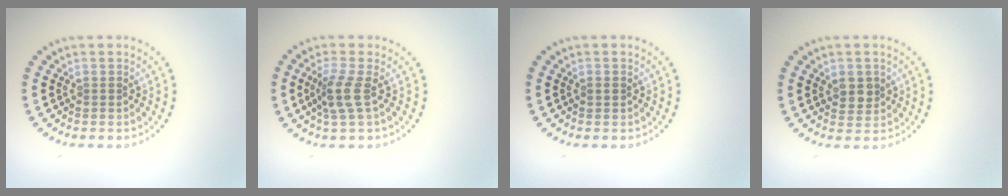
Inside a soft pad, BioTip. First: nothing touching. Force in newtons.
{"total": 2.7, "press": 2.0, "slide": 1.8}
{"total": 0.8, "press": 0.8, "slide": 0.1}
{"total": 2.1, "press": 2.0, "slide": 0.6}